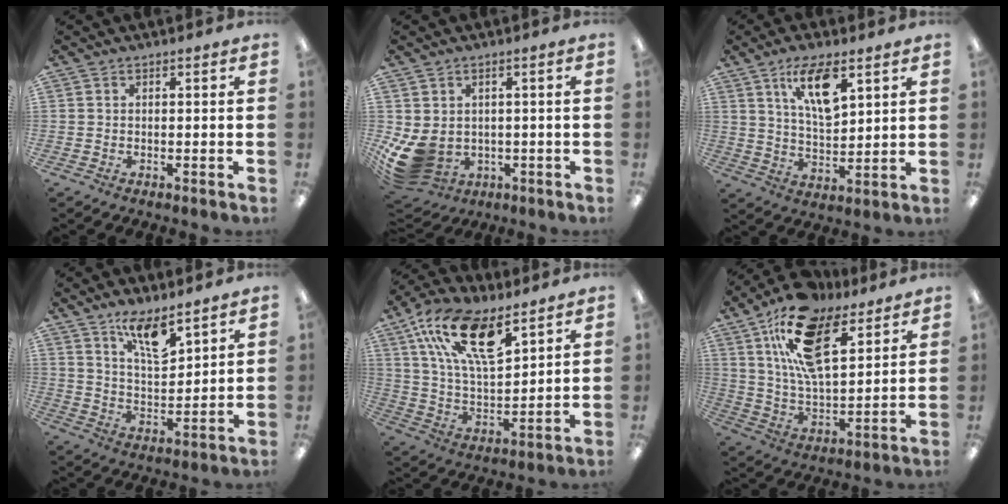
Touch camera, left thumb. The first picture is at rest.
{"total": 7.6, "force": [-0.5, 6.0, 4.7], "torque": [-0.123, -0.008, -0.002]}
{"total": 11.1, "force": [6.5, 4.2, 7.9], "torque": [-0.135, -0.022, 0.111]}
{"total": 9.7, "force": [7.2, 3.0, 5.8], "torque": [-0.101, -0.042, 0.125]}
{"total": 19.2, "force": [10.9, 8.0, 13.6], "torque": [-0.265, -0.047, 0.191]}
{"total": 19.9, "force": [11.7, 9.2, 13.3], "torque": [-0.241, -0.047, 0.206]}